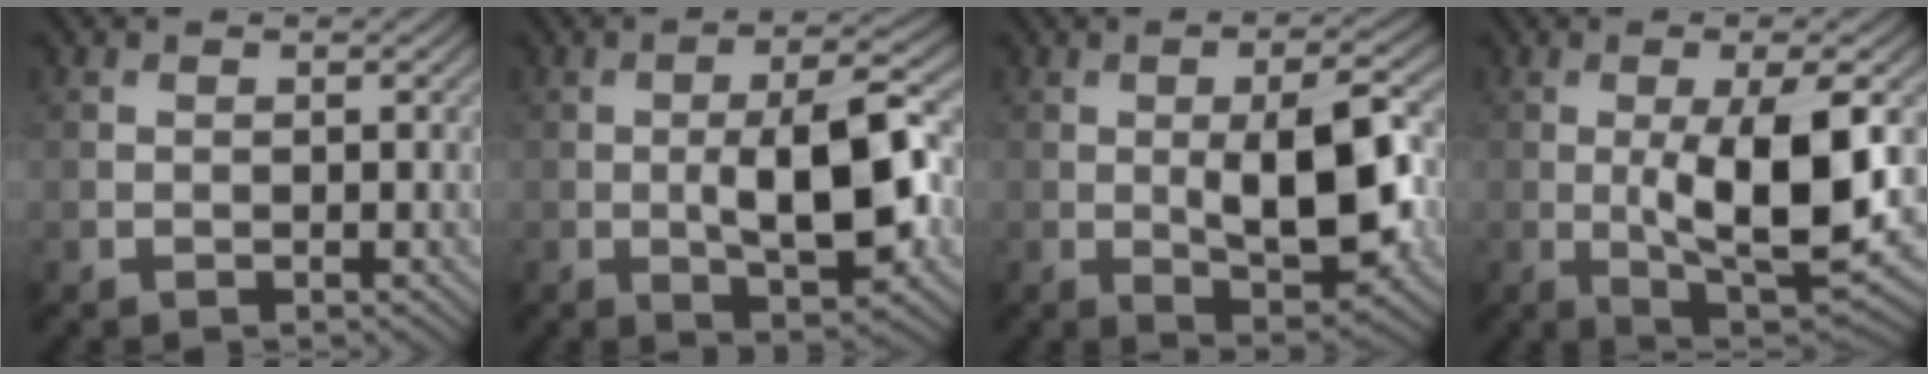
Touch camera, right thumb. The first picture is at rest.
{"total": 10.3, "force": [-1.3, 3.2, 9.7], "torque": [-0.151, 0.002, -0.022]}
{"total": 10.2, "force": [-0.7, 3.7, 9.5], "torque": [-0.153, -0.002, -0.010]}
{"total": 11.7, "force": [-0.5, 3.4, 11.2], "torque": [-0.189, -0.011, -0.001]}